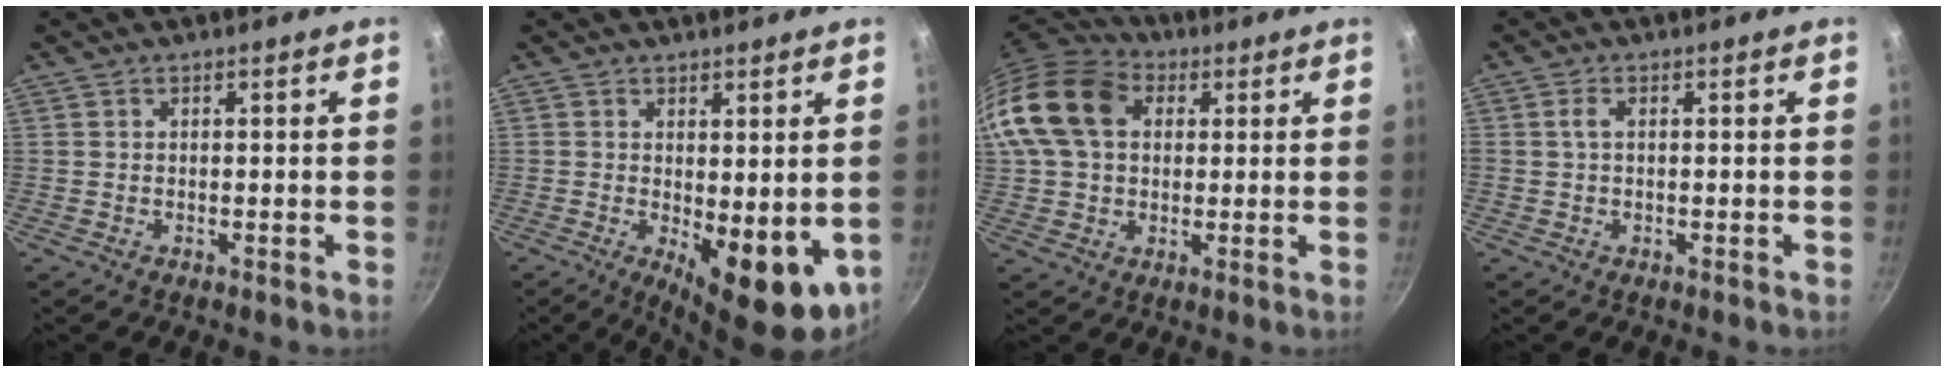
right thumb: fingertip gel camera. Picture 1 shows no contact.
{"total": 10.8, "force": [-1.1, 4.6, 9.7], "torque": [-0.108, -0.009, -0.002]}
{"total": 15.9, "force": [3.5, 11.8, 10.1], "torque": [-0.182, 0.024, 0.047]}
{"total": 1.5, "force": [0.2, 0.8, 1.3], "torque": [-0.028, 0.005, 0.002]}